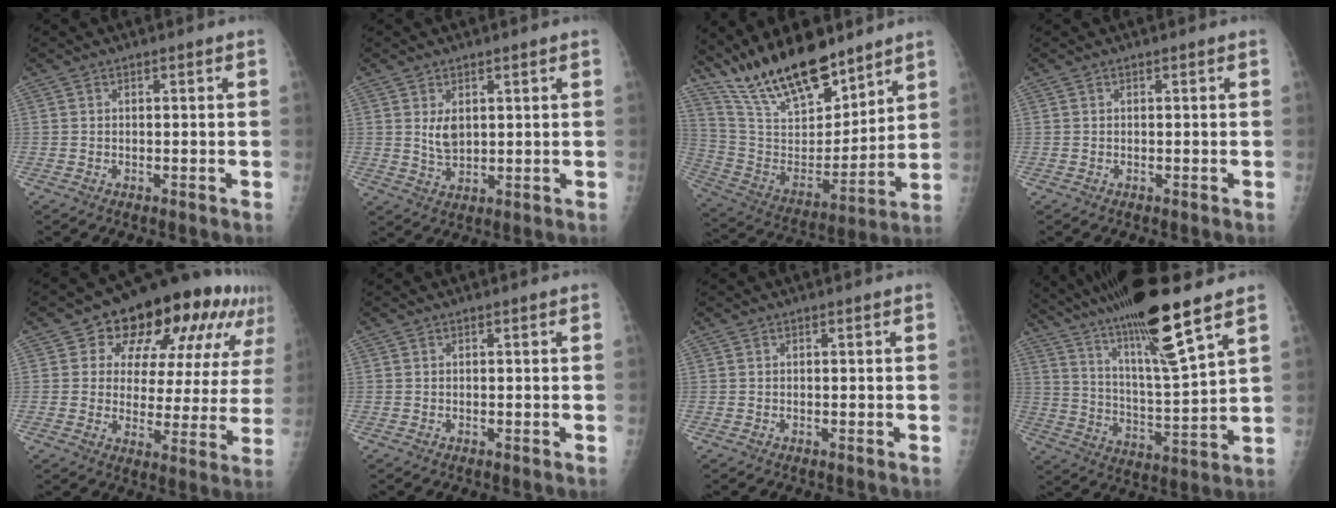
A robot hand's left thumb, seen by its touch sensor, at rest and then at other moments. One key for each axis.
{"total": 4.0, "fx": 1.4, "fy": 2.3, "fz": 3.0, "tx": -0.045, "ty": -0.017, "tz": 0.033}
{"total": 20.6, "fx": 16.1, "fy": 7.1, "fz": 10.7, "tx": -0.152, "ty": -0.080, "tz": 0.298}
{"total": 0.0}
{"total": 21.7, "fx": 11.5, "fy": 11.7, "fz": 14.3, "tx": -0.160, "ty": -0.004, "tz": 0.152}
{"total": 0.0}
{"total": 0.0}
{"total": 20.4, "fx": 13.6, "fy": 1.9, "fz": 15.1, "tx": -0.261, "ty": -0.056, "tz": 0.241}